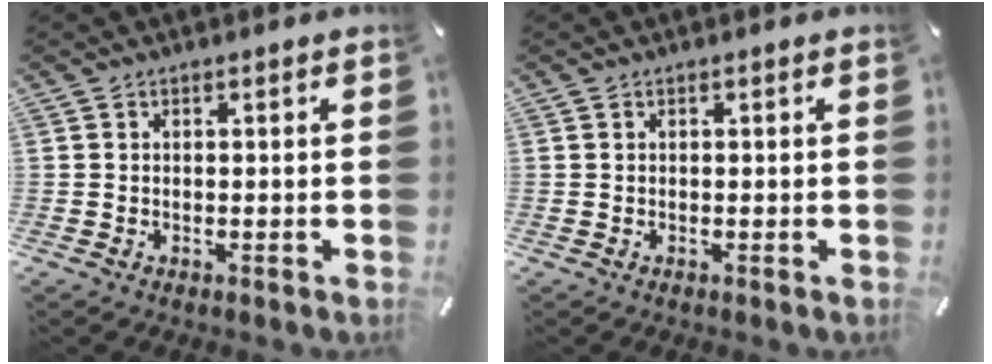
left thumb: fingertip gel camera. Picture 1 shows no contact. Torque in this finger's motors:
{"motor_torque": [0.05, 0.61, 0.12, 0.19, 0.04]}